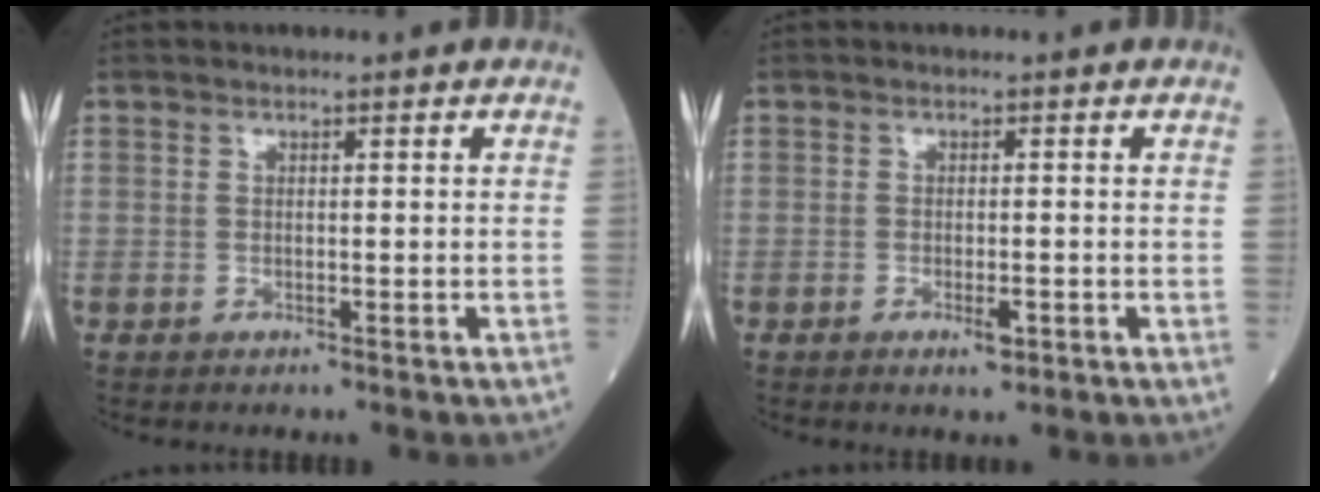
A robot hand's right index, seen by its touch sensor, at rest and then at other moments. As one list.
[{"total": 2.0, "force": [-0.9, 0.5, 1.6], "torque": [-0.022, -0.001, -0.013]}]